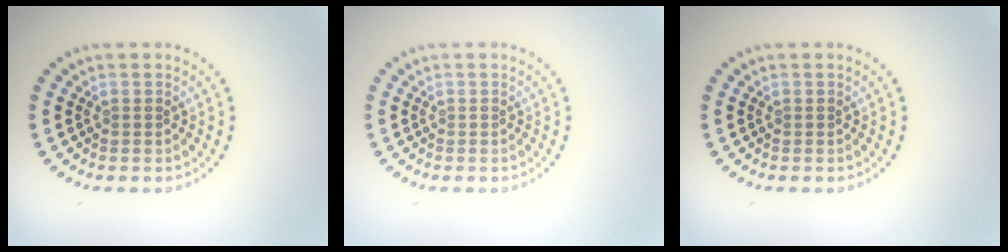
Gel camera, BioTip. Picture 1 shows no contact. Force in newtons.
{"total": 0.0}
{"total": 0.0}